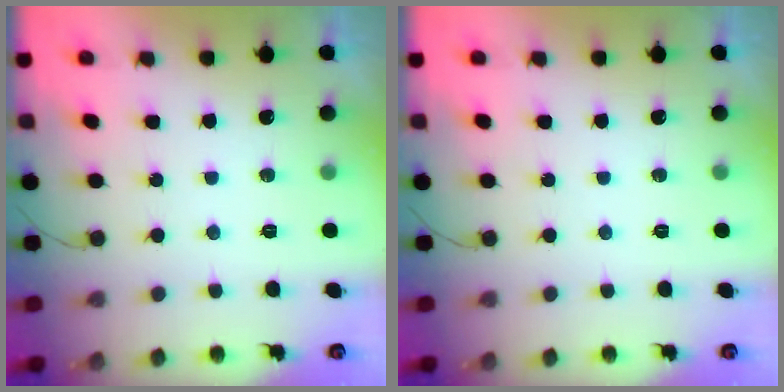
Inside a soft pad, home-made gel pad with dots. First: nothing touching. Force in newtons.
{"total": 0.0}